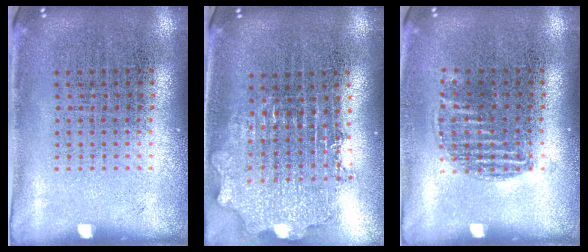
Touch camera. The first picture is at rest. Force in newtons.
{"total": 2.0, "press": 1.6, "slide": 1.2}
{"total": 0.9, "press": 0.8, "slide": 0.3}